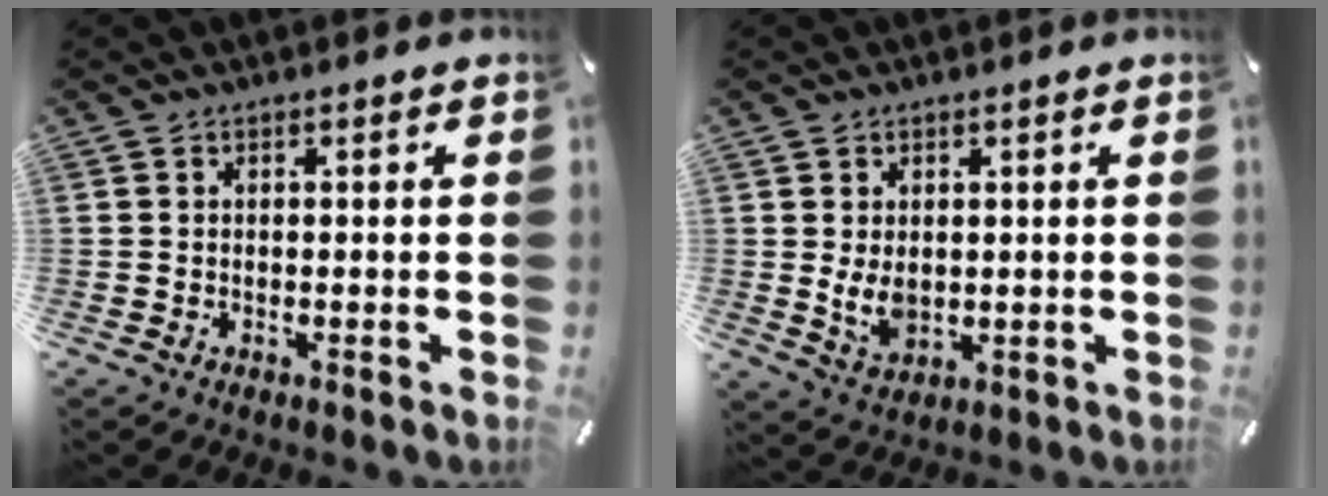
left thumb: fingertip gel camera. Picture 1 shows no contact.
{"total": 5.1, "force": [0.5, 3.6, 3.5], "torque": [-0.077, -0.006, 0.008]}